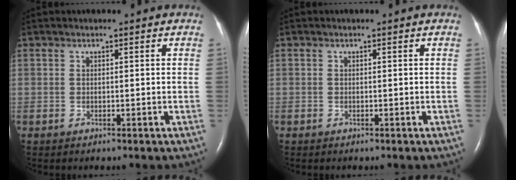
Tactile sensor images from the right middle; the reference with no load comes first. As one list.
[{"total": 0.0}]